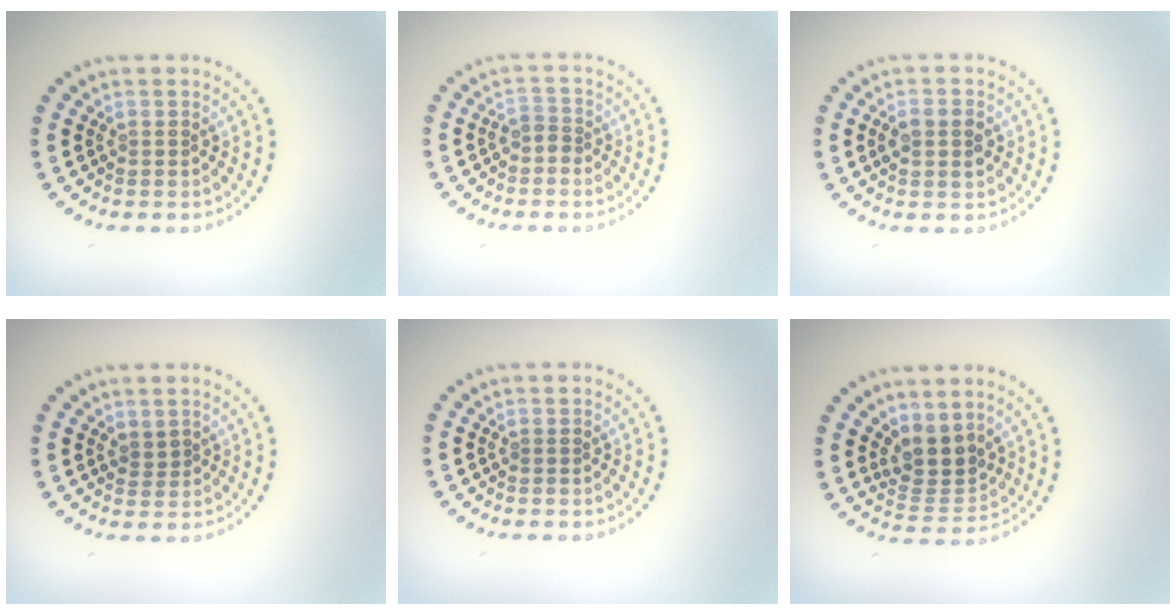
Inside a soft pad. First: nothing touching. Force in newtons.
{"total": 1.2, "press": 1.0, "slide": 0.7}
{"total": 2.1, "press": 2.1, "slide": 0.1}
{"total": 0.5, "press": 0.2, "slide": 0.5}
{"total": 0.0}
{"total": 3.5, "press": 2.8, "slide": 2.0}